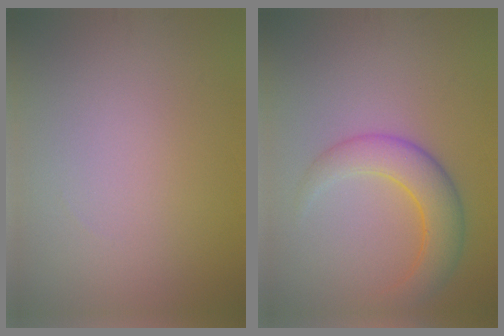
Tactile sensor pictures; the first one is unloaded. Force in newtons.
{"total": 4.6, "press": 4.6, "slide": 0.2}